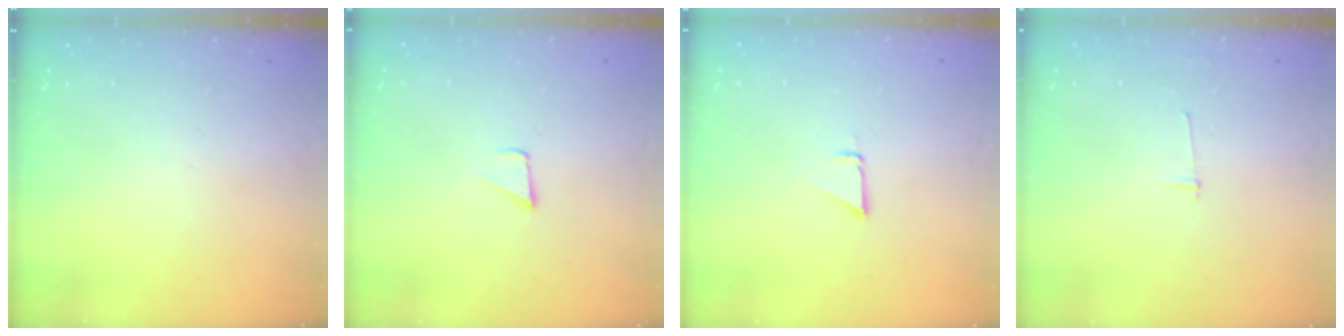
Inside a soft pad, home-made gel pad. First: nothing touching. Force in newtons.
{"total": 1.2, "press": 1.2, "slide": 0.1}
{"total": 1.5, "press": 1.5, "slide": 0.0}
{"total": 2.7, "press": 2.7, "slide": 0.3}